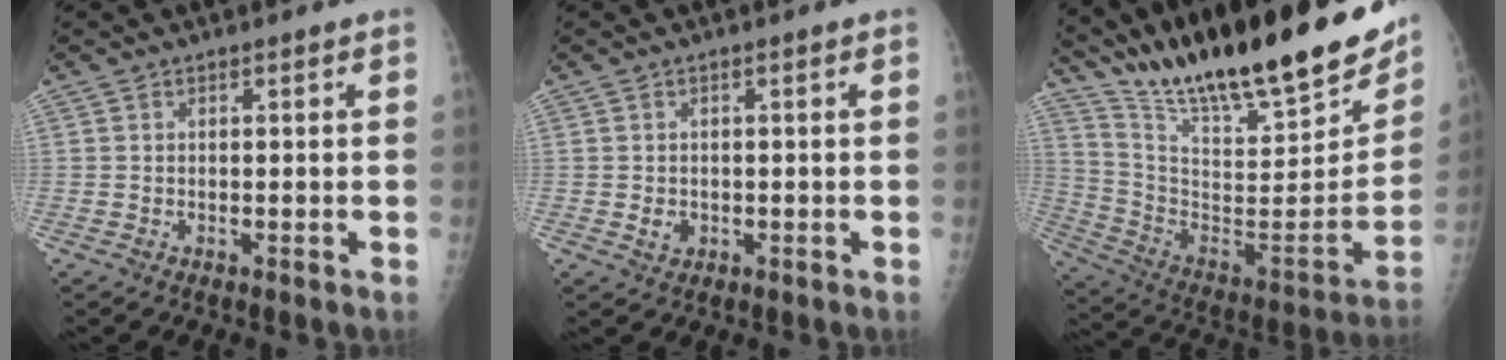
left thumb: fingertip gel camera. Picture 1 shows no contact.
{"total": 1.8, "force": [-0.2, 1.5, 0.9], "torque": [-0.010, 0.001, 0.002]}
{"total": 30.8, "force": [24.3, 5.9, 17.9], "torque": [-0.273, -0.107, 0.389]}